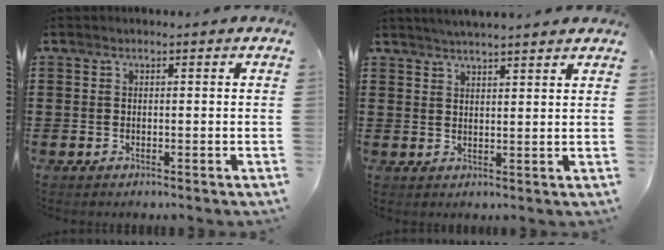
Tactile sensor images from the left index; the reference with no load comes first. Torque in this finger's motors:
{"motor_torque": [1.40, -0.74, 0.23, 0.07]}